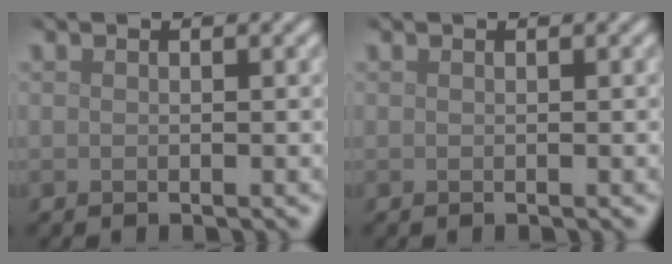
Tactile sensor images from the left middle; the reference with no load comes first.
{"total": 0.0}